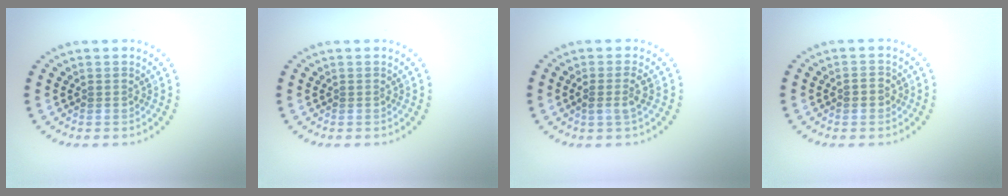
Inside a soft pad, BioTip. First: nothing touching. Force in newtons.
{"total": 0.0}
{"total": 1.5, "press": 1.3, "slide": 0.7}
{"total": 1.0, "press": 0.9, "slide": 0.3}